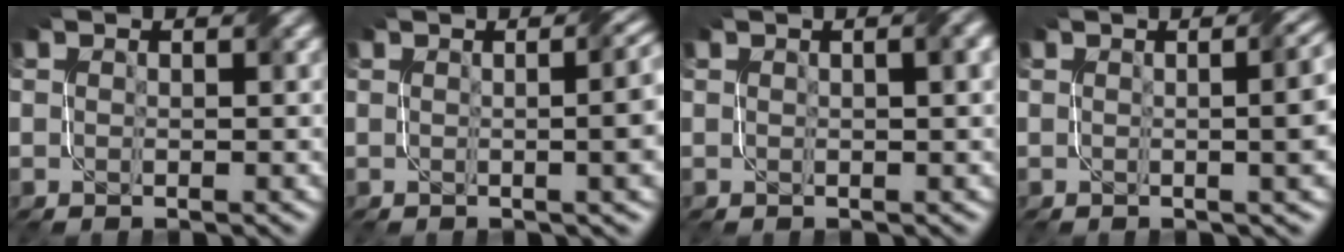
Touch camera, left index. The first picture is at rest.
{"total": 7.4, "force": [0.3, 3.2, 6.7], "torque": [-0.027, 0.022, 0.000]}
{"total": 3.1, "force": [1.1, 1.1, 2.6], "torque": [-0.024, 0.009, 0.011]}
{"total": 7.3, "force": [0.4, 3.1, 6.6], "torque": [-0.025, 0.022, -0.001]}